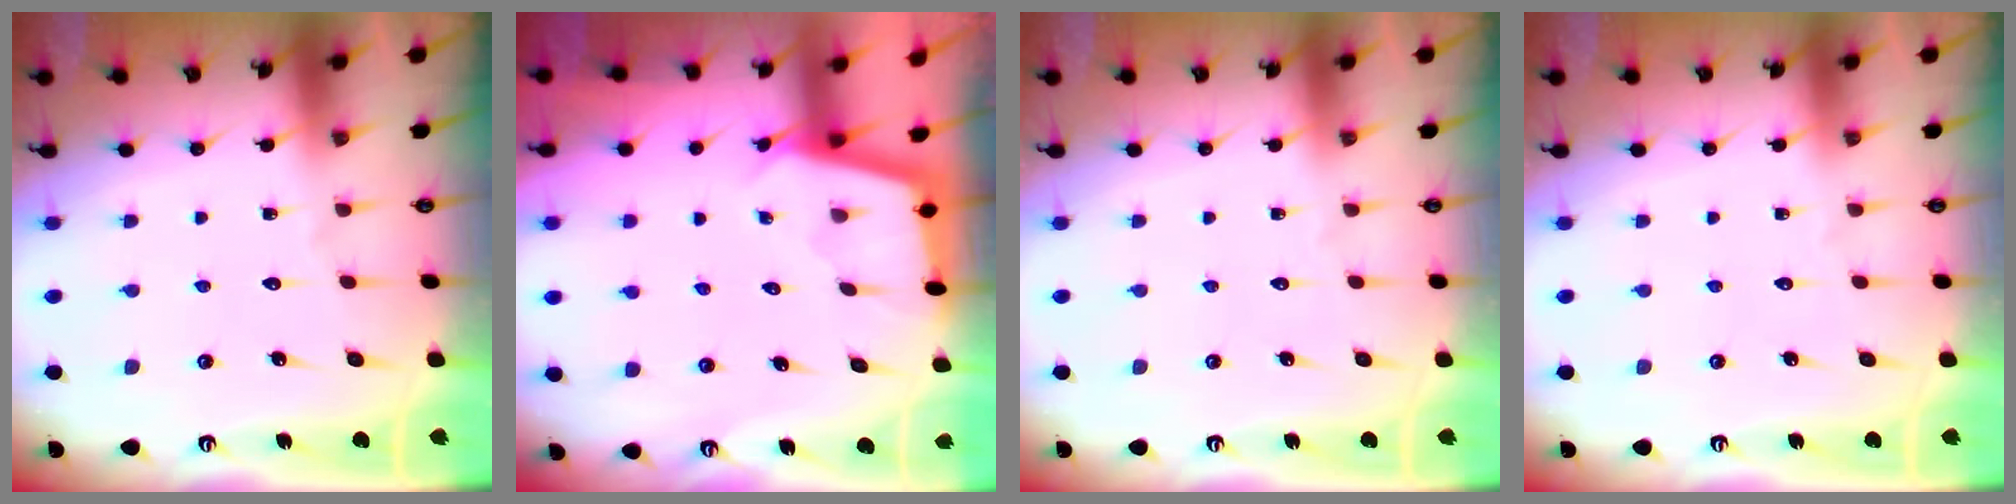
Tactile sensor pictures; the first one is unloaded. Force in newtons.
{"total": 2.2, "press": 2.2, "slide": 0.1}
{"total": 0.0}
{"total": 0.0}